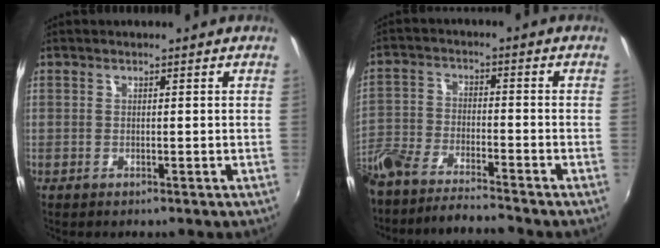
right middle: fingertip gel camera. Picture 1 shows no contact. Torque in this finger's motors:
{"motor_torque": [1.07, -1.07, 0.88, 0.21]}